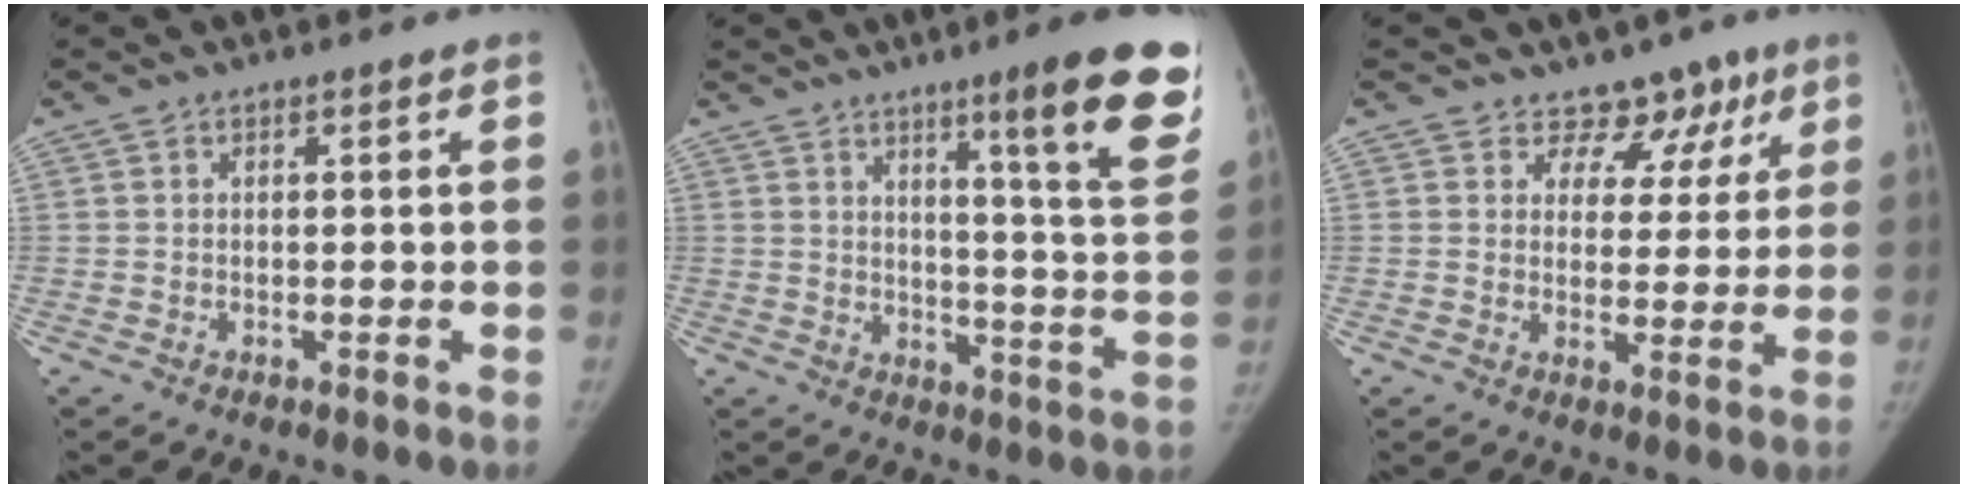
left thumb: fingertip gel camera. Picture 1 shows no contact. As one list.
[{"total": 17.7, "force": [10.2, 1.5, 14.3], "torque": [-0.163, -0.063, 0.137]}, {"total": 8.2, "force": [5.9, 5.6, 1.2], "torque": [0.032, -0.028, 0.068]}]